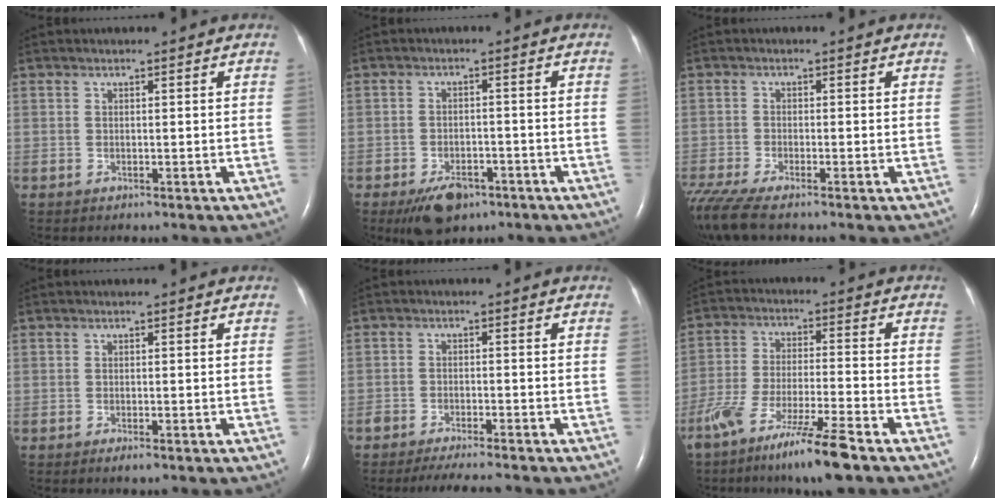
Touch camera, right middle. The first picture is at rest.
{"total": 6.1, "force": [-3.9, 3.1, 3.4], "torque": [-0.065, -0.002, -0.060]}
{"total": 6.7, "force": [-5.4, 0.5, 4.0], "torque": [-0.084, -0.020, -0.098]}
{"total": 1.3, "force": [-0.8, 0.1, 1.0], "torque": [-0.022, -0.005, -0.010]}
{"total": 6.7, "force": [-5.9, 0.9, 3.0], "torque": [-0.036, -0.013, -0.092]}
{"total": 12.5, "force": [-8.8, 0.3, 8.9], "torque": [-0.172, -0.035, -0.159]}